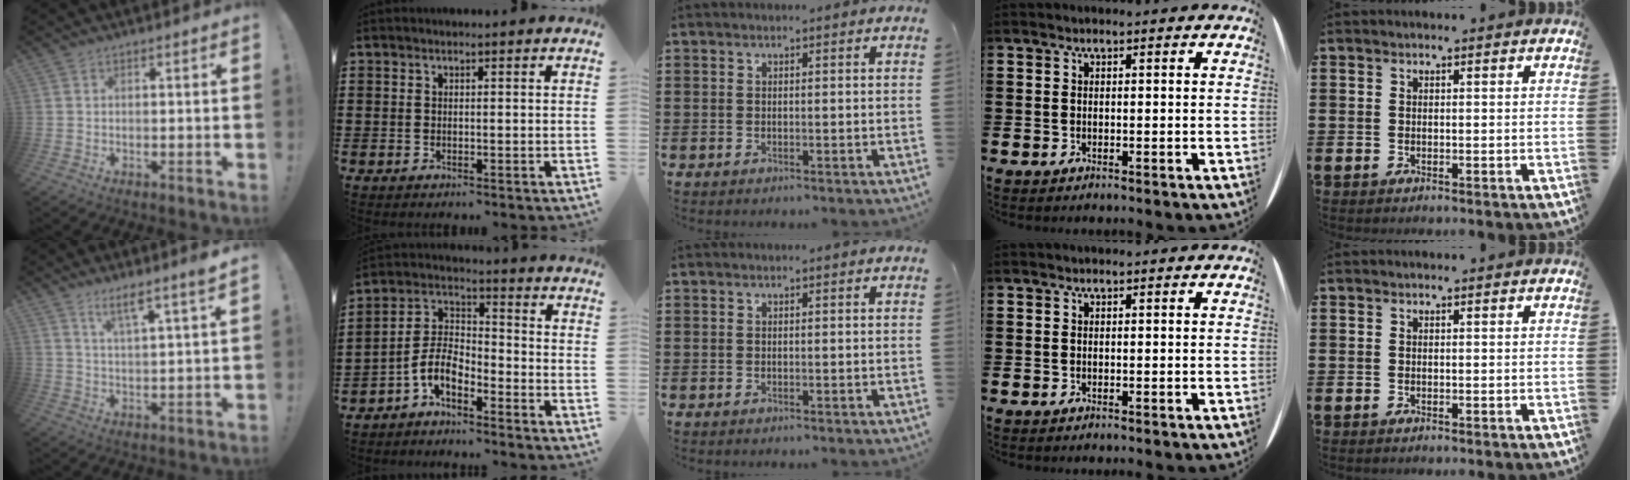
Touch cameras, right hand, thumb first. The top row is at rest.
{"thumb": {"total": 6.8, "force": [5.1, -0.2, 4.5], "torque": [-0.075, -0.033, 0.083]}, "index": {"total": 5.9, "force": [-3.9, 2.7, 3.4], "torque": [-0.095, -0.005, -0.086]}}